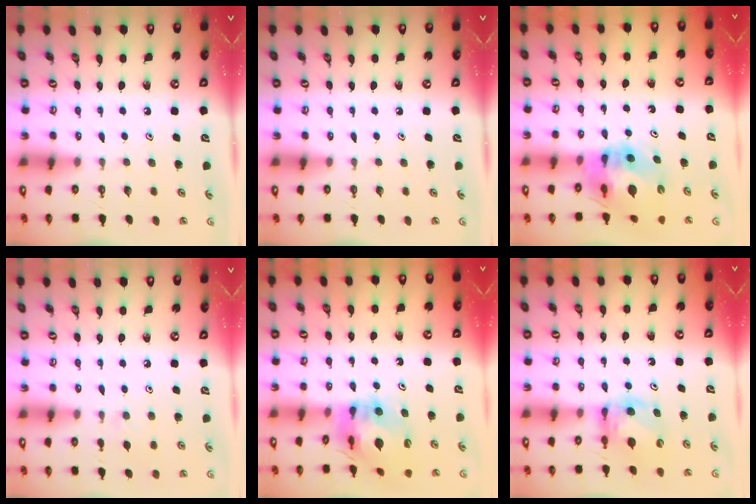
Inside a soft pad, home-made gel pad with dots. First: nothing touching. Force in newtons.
{"total": 0.0}
{"total": 13.9, "press": 13.8, "slide": 1.5}
{"total": 4.5, "press": 4.5, "slide": 0.7}
{"total": 13.0, "press": 12.9, "slide": 1.4}
{"total": 6.1, "press": 6.1, "slide": 0.5}